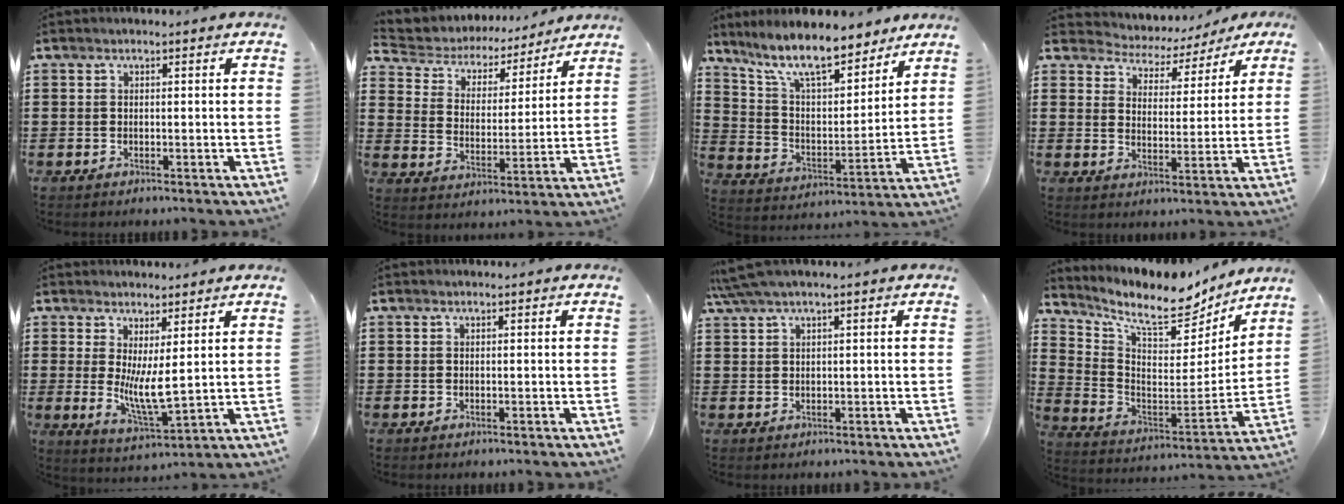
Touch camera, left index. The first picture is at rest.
{"total": 4.6, "force": [4.5, 1.2, 0.5], "torque": [-0.039, -0.035, 0.070]}
{"total": 10.9, "force": [9.1, 2.1, 5.6], "torque": [-0.142, -0.043, 0.160]}
{"total": 4.2, "force": [4.1, 1.1, 0.0], "torque": [-0.029, -0.029, 0.066]}
{"total": 6.9, "force": [1.6, 1.8, 6.4], "torque": [-0.127, -0.022, 0.028]}
{"total": 0.0}
{"total": 2.4, "force": [1.1, 0.1, 2.1], "torque": [-0.049, -0.002, 0.018]}
{"total": 9.7, "force": [8.2, 2.7, 4.4], "torque": [-0.111, -0.063, 0.136]}